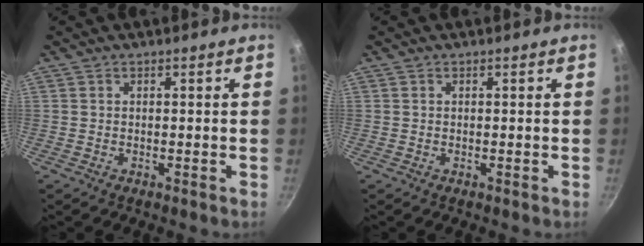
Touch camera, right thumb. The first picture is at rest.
{"total": 0.0}